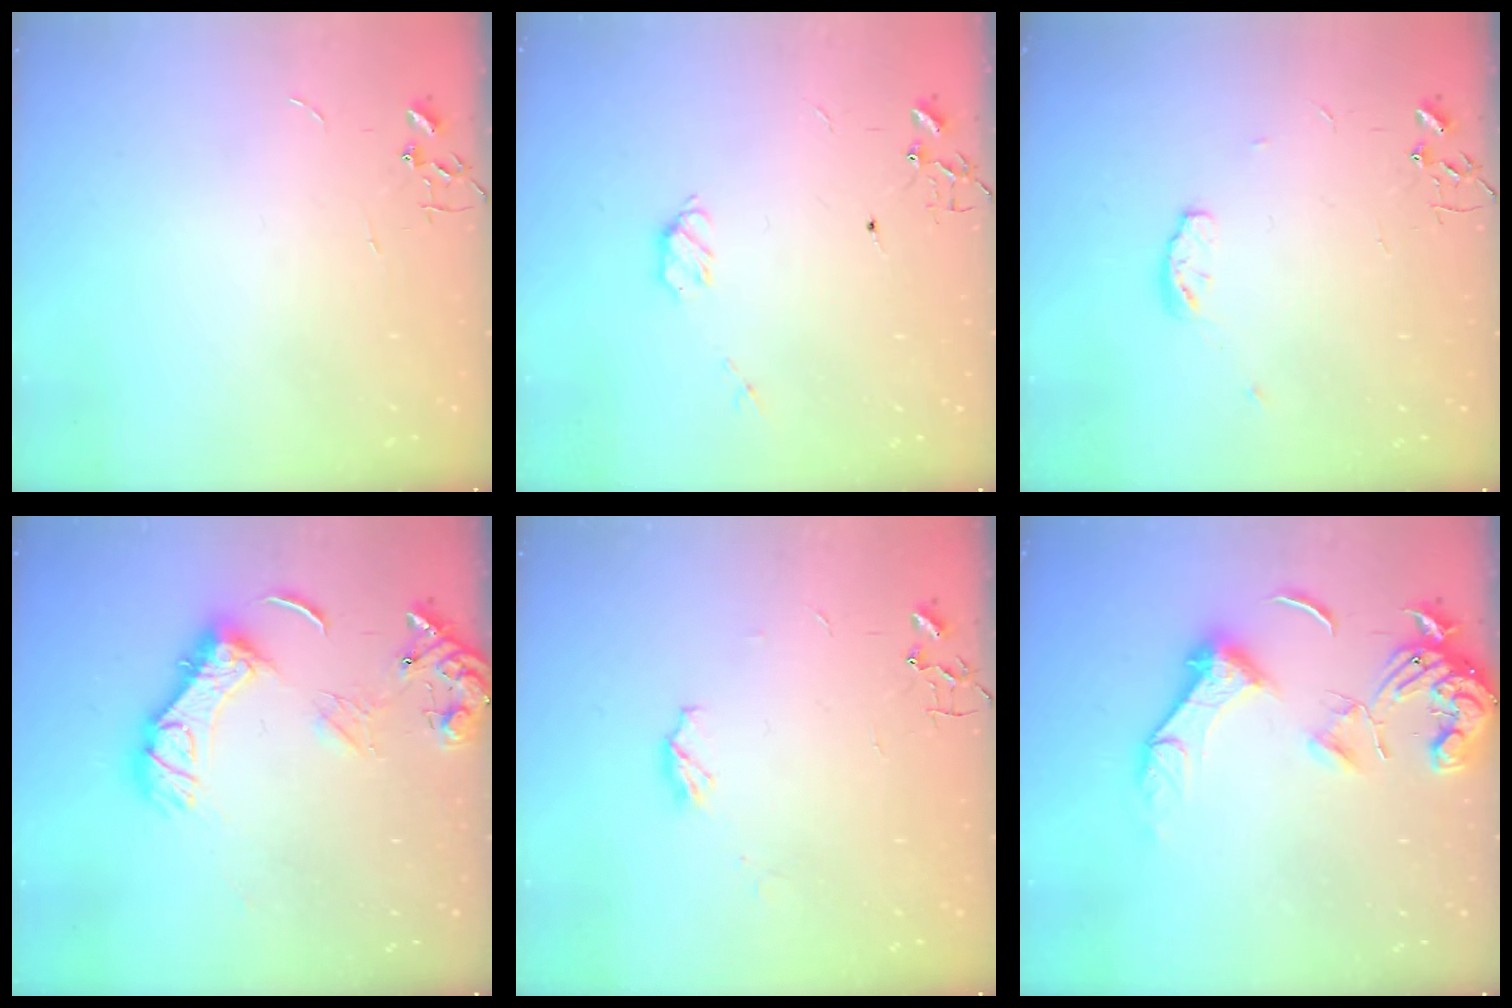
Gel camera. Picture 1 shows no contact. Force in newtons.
{"total": 5.1, "press": 5.0, "slide": 0.9}
{"total": 5.9, "press": 5.8, "slide": 1.1}
{"total": 14.3, "press": 14.3, "slide": 1.6}
{"total": 5.6, "press": 5.5, "slide": 0.4}
{"total": 14.4, "press": 14.3, "slide": 1.6}